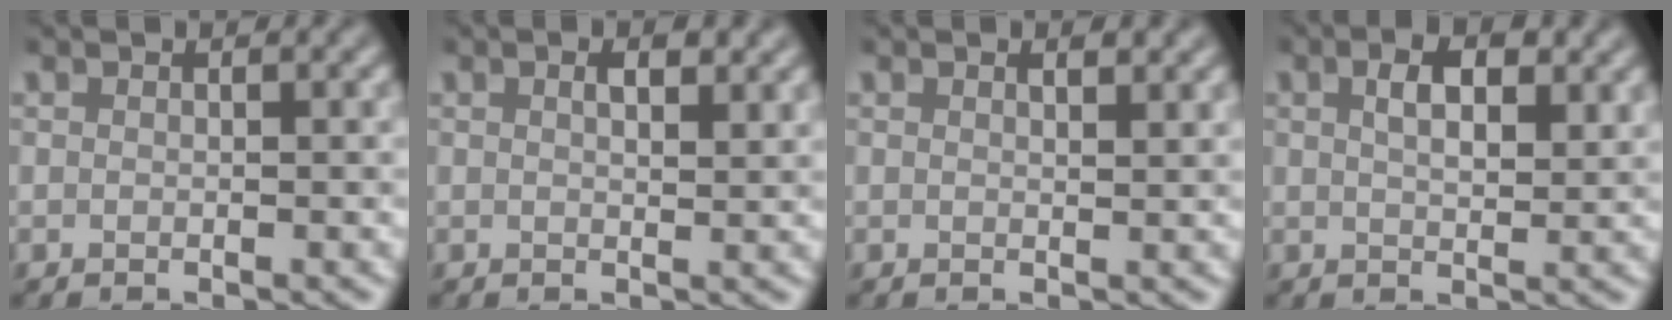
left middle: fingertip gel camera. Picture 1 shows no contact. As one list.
[{"total": 1.9, "force": [1.0, 0.7, 1.5], "torque": [-0.023, 0.000, 0.017]}, {"total": 1.0, "force": [0.8, 0.2, 0.7], "torque": [-0.010, -0.001, 0.012]}, {"total": 3.8, "force": [1.4, 1.8, 2.9], "torque": [-0.054, 0.004, 0.027]}]